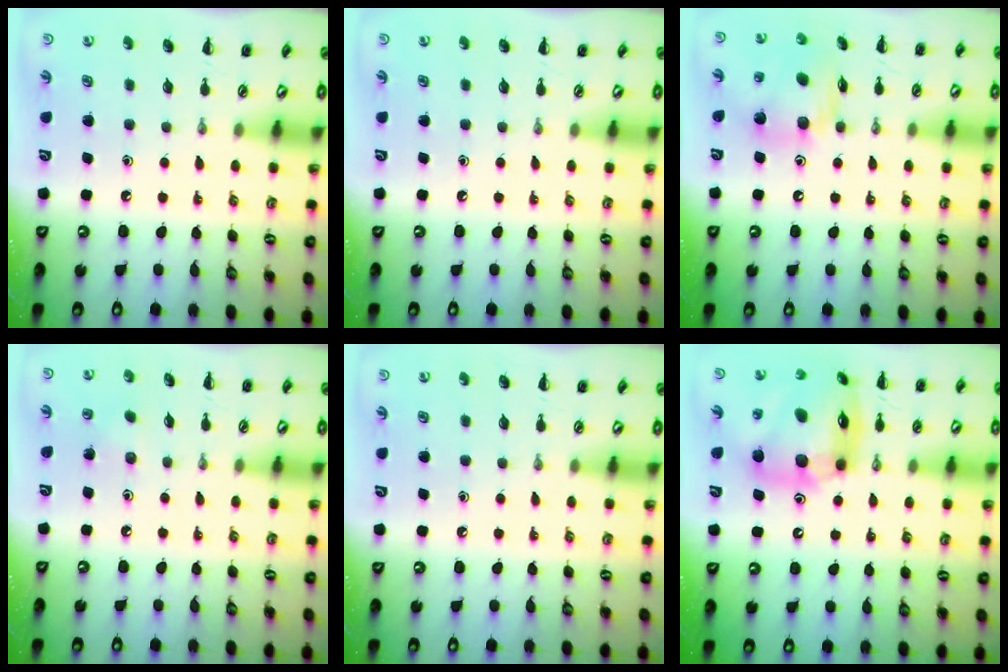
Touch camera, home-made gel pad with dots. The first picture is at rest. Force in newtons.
{"total": 0.0}
{"total": 11.7, "press": 11.2, "slide": 3.3}
{"total": 2.5, "press": 2.4, "slide": 0.8}
{"total": 0.0}
{"total": 17.0, "press": 16.3, "slide": 4.7}